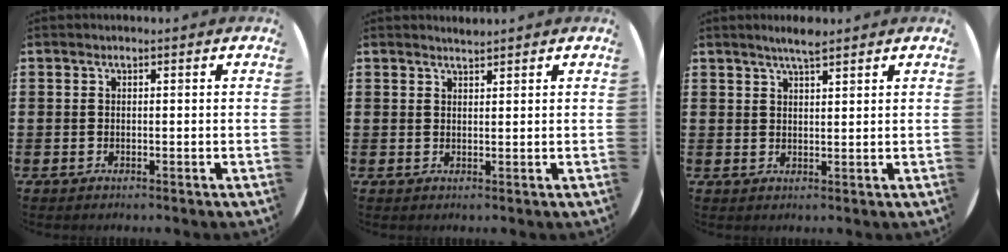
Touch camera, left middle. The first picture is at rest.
{"total": 1.3, "force": [1.2, -0.1, -0.1], "torque": [0.002, 0.000, 0.024]}
{"total": 3.3, "force": [2.8, 0.3, 1.7], "torque": [-0.036, -0.001, 0.050]}